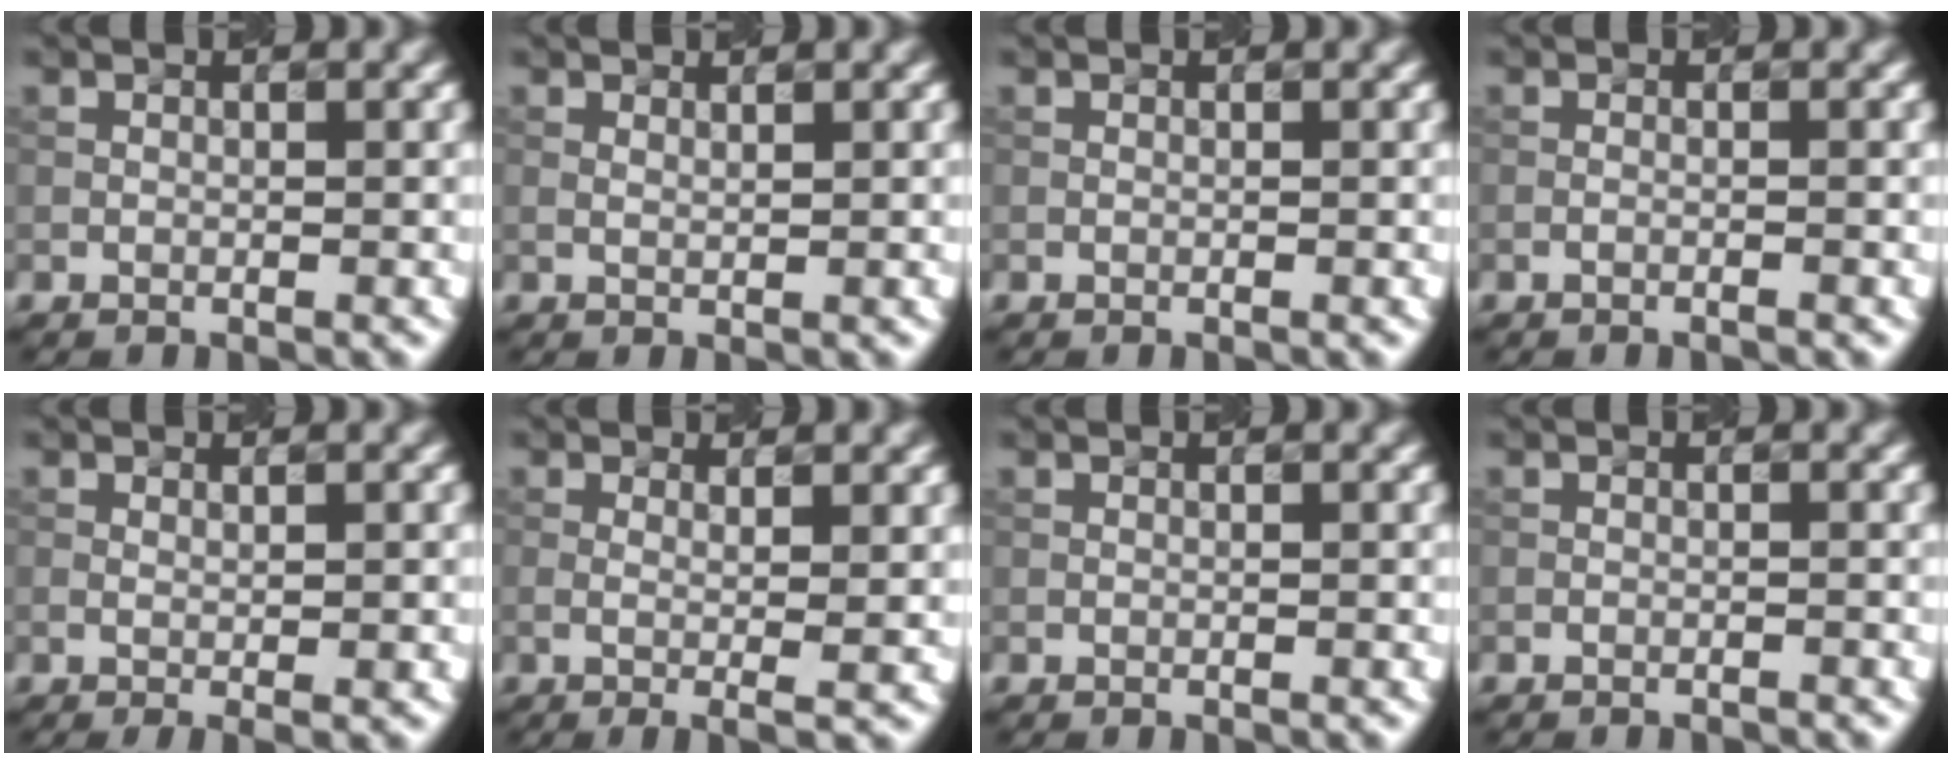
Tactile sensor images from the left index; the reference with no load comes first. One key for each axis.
{"total": 0.6, "fx": 0.4, "fy": 0.0, "fz": 0.4, "tx": -0.007, "ty": -0.001, "tz": 0.007}
{"total": 0.0}
{"total": 0.8, "fx": -0.5, "fy": 0.2, "fz": 0.7, "tx": -0.007, "ty": 0.002, "tz": -0.018}
{"total": 1.5, "fx": 0.0, "fy": 0.2, "fz": 1.5, "tx": -0.023, "ty": -0.003, "tz": -0.002}
{"total": 3.3, "fx": 0.3, "fy": 0.8, "fz": 3.2, "tx": -0.045, "ty": -0.005, "tz": 0.005}
{"total": 0.0}
{"total": 1.1, "fx": -1.0, "fy": 0.1, "fz": 0.2, "tx": 0.003, "ty": -0.002, "tz": -0.017}